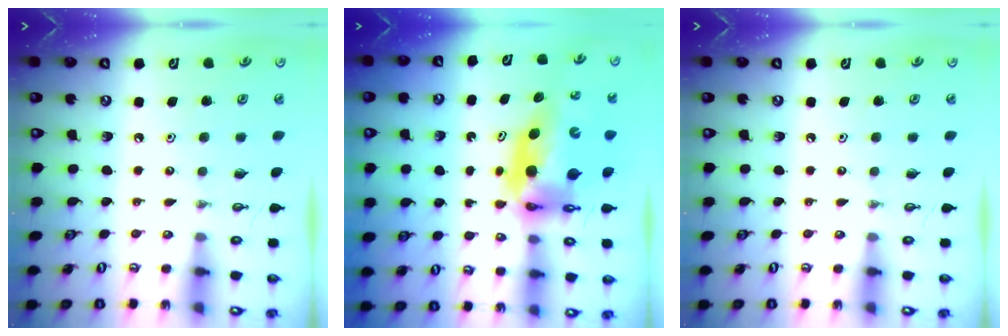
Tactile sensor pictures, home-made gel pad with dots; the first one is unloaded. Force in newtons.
{"total": 8.8, "press": 8.8, "slide": 0.7}
{"total": 0.0}